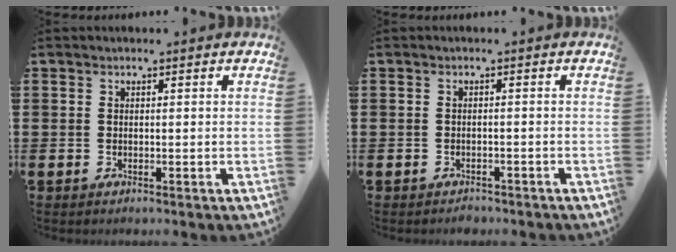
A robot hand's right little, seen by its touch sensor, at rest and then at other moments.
{"total": 0.9, "force": [-0.8, 0.2, 0.0], "torque": [-0.002, 0.001, -0.018]}